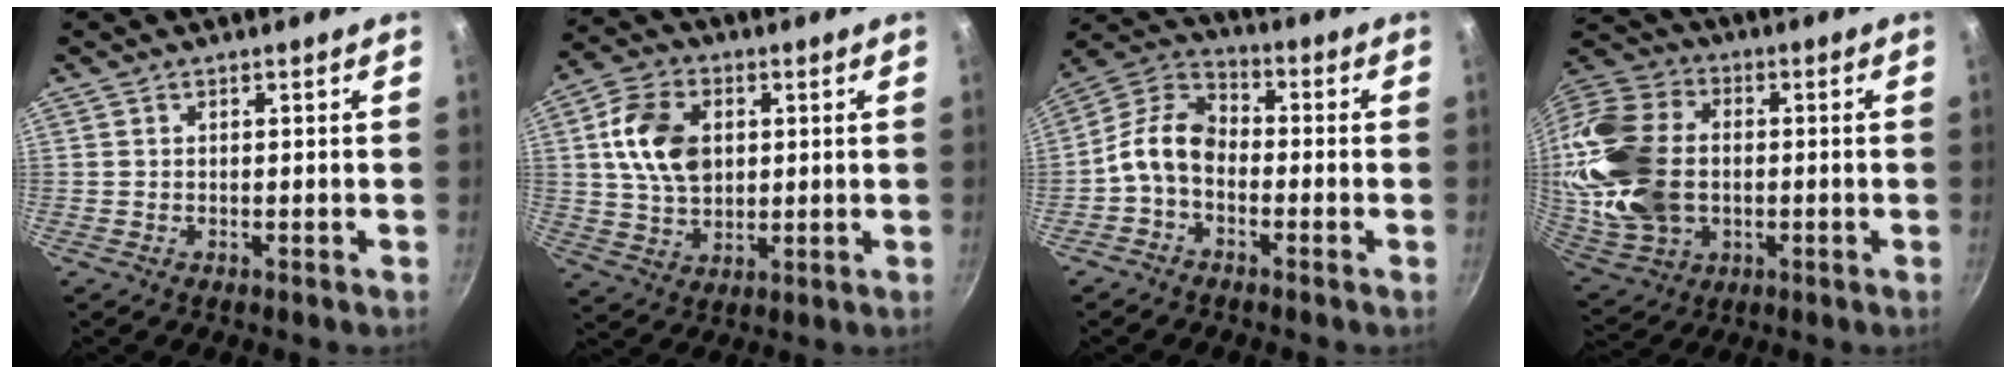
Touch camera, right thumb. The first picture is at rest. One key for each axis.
{"total": 12.4, "fx": 2.3, "fy": 8.6, "fz": 8.6, "tx": -0.139, "ty": 0.003, "tz": 0.039}
{"total": 9.2, "fx": -2.4, "fy": 6.2, "fz": 6.3, "tx": -0.109, "ty": 0.045, "tz": -0.068}
{"total": 22.8, "fx": -0.3, "fy": 16.4, "fz": 15.8, "tx": -0.314, "ty": 0.018, "tz": 0.003}